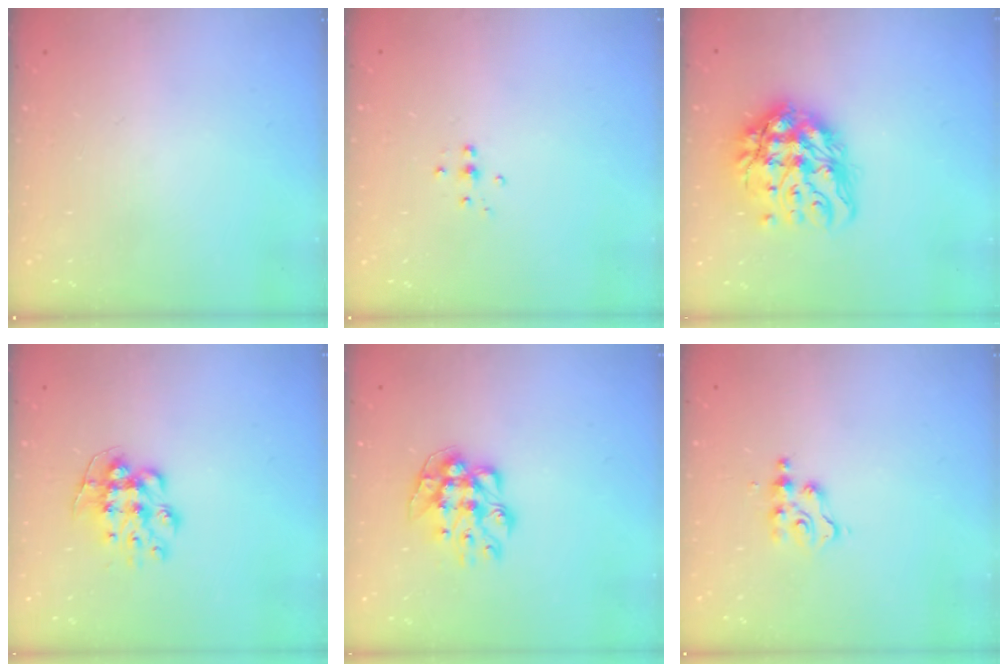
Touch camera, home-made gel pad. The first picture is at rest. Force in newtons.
{"total": 3.6, "press": 3.5, "slide": 0.3}
{"total": 15.6, "press": 15.6, "slide": 1.1}
{"total": 9.3, "press": 9.3, "slide": 0.3}
{"total": 10.1, "press": 10.1, "slide": 0.6}
{"total": 3.9, "press": 3.9, "slide": 0.5}